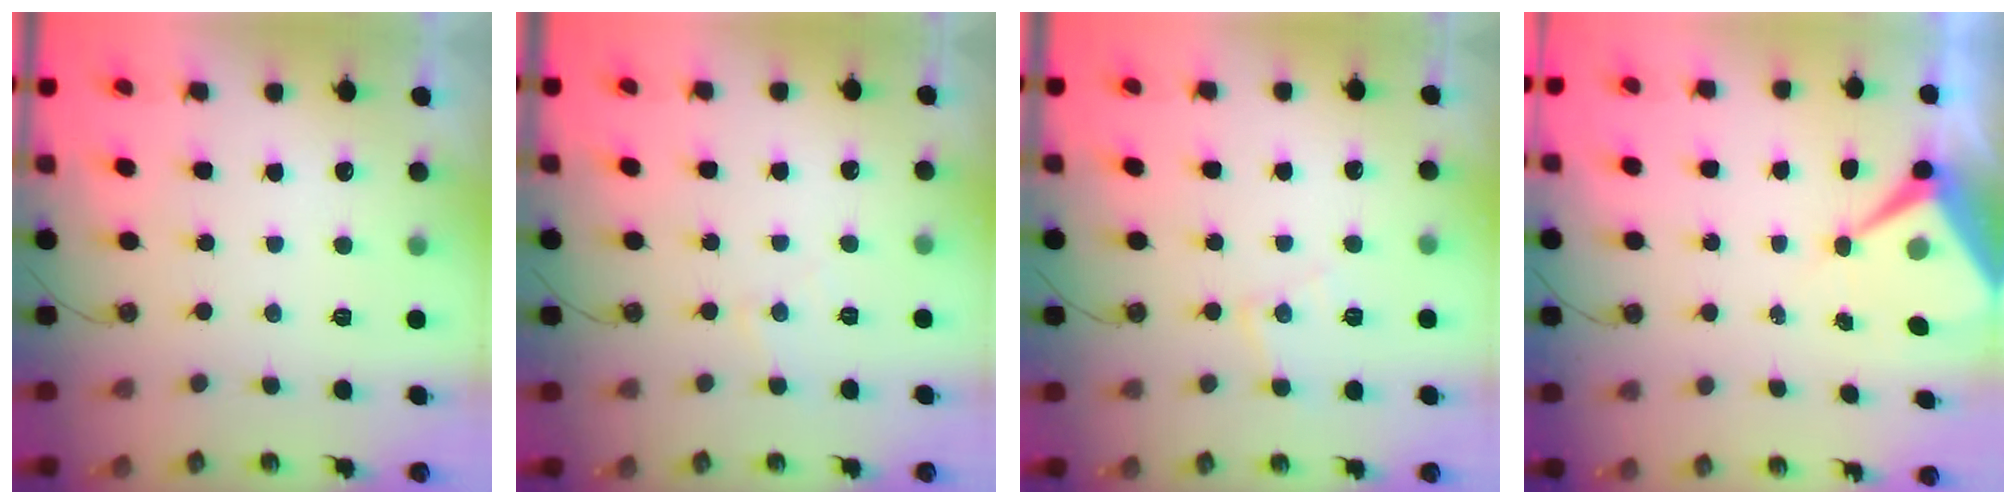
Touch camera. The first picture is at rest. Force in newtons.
{"total": 4.4, "press": 4.3, "slide": 0.7}
{"total": 6.8, "press": 6.8, "slide": 0.5}
{"total": 7.3, "press": 7.3, "slide": 0.7}